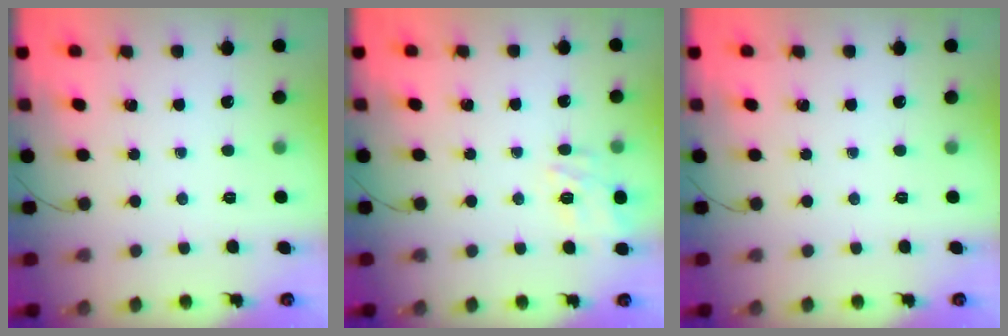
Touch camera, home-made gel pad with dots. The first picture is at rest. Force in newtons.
{"total": 13.6, "press": 13.5, "slide": 1.1}
{"total": 0.0}